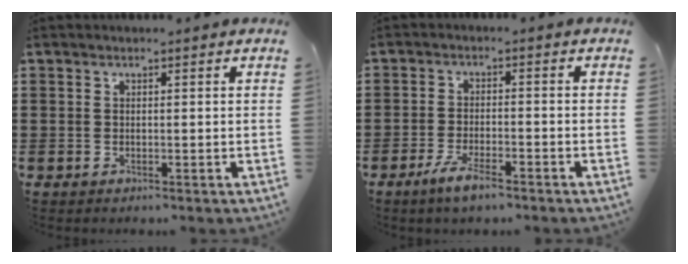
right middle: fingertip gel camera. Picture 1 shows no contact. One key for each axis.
{"total": 4.2, "fx": -2.8, "fy": 0.8, "fz": 3.0, "tx": -0.069, "ty": -0.004, "tz": -0.055}